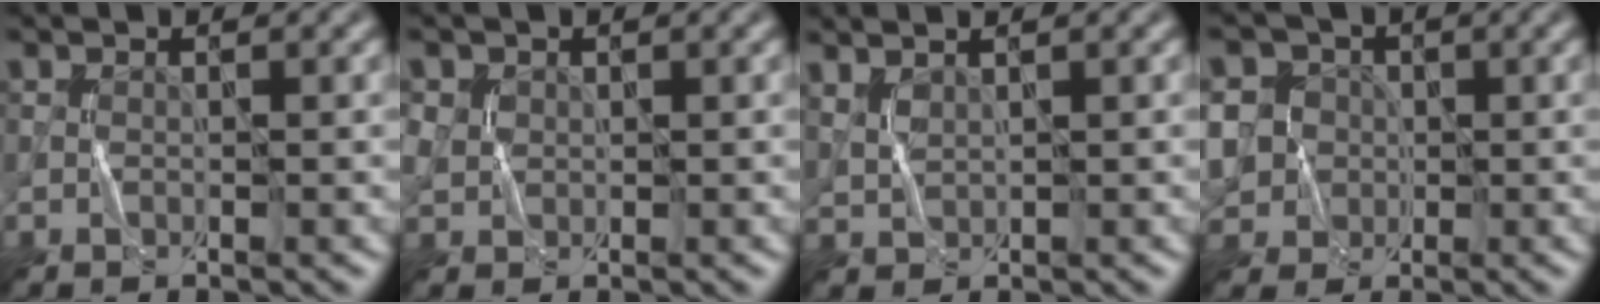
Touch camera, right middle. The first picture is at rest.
{"total": 1.8, "force": [0.4, 1.6, 0.6], "torque": [-0.015, 0.002, 0.005]}
{"total": 1.4, "force": [1.2, 0.3, 0.6], "torque": [-0.017, 0.004, 0.030]}
{"total": 8.6, "force": [-0.2, 7.9, 3.4], "torque": [-0.088, 0.027, -0.038]}